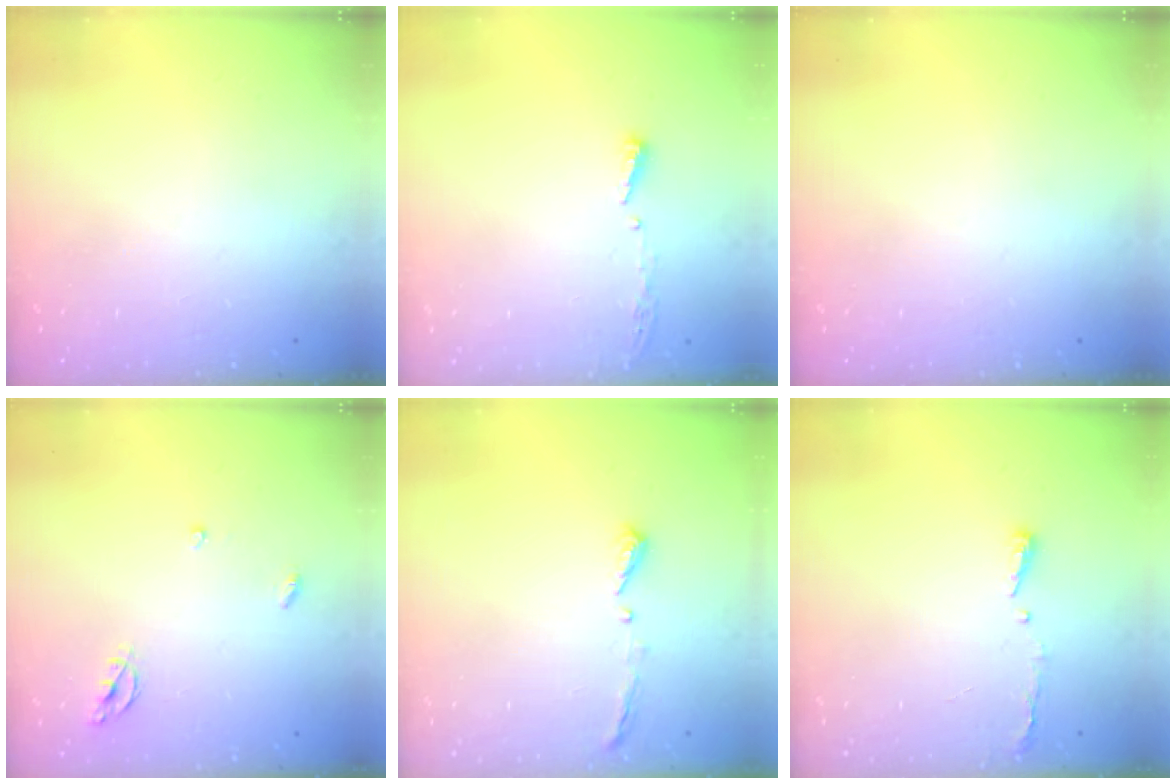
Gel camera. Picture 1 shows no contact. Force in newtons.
{"total": 3.8, "press": 3.8, "slide": 0.4}
{"total": 0.0}
{"total": 5.5, "press": 5.5, "slide": 0.6}
{"total": 4.4, "press": 4.3, "slide": 0.6}
{"total": 3.7, "press": 3.7, "slide": 0.6}